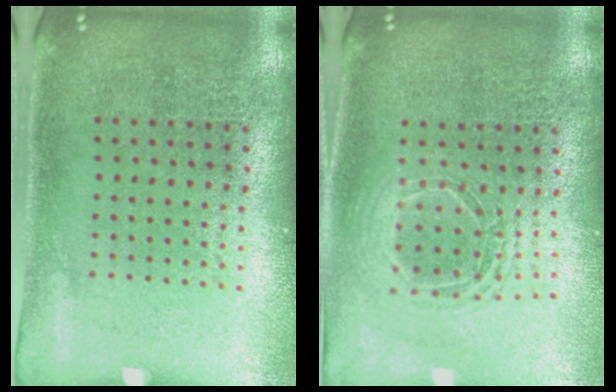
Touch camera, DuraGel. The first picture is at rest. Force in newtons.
{"total": 1.7, "press": 1.4, "slide": 0.9}